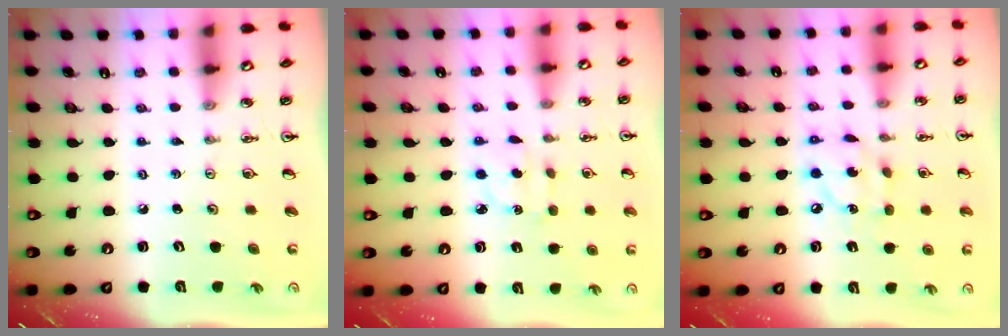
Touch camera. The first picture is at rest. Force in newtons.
{"total": 3.9, "press": 3.9, "slide": 0.4}
{"total": 8.8, "press": 8.8, "slide": 0.4}